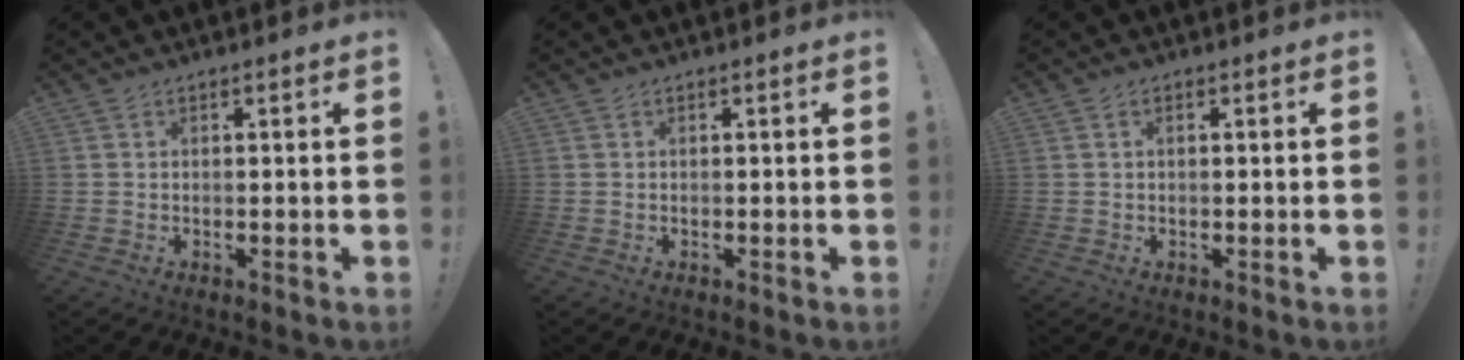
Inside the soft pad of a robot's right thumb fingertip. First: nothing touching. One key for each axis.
{"total": 0.0}
{"total": 0.9, "fx": 0.3, "fy": 0.5, "fz": 0.7, "tx": -0.019, "ty": 0.004, "tz": 0.006}